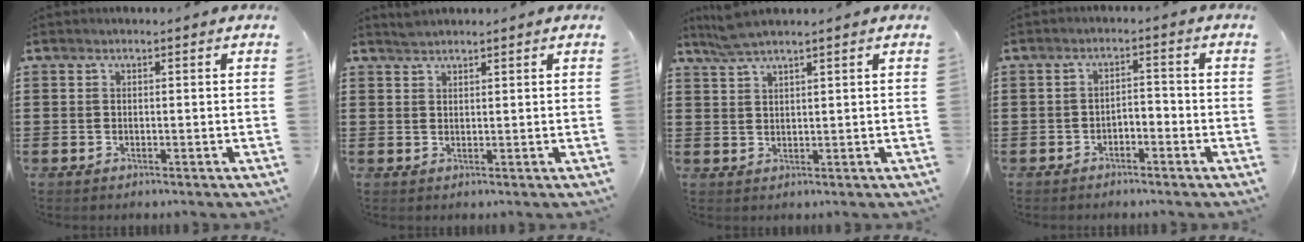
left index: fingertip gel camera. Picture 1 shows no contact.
{"total": 1.4, "force": [1.4, 0.2, 0.3], "torque": [-0.008, 0.000, 0.026]}
{"total": 3.1, "force": [2.6, 0.1, 1.8], "torque": [-0.042, 0.000, 0.047]}
{"total": 2.3, "force": [-2.2, 0.6, 0.5], "torque": [-0.018, 0.004, -0.049]}